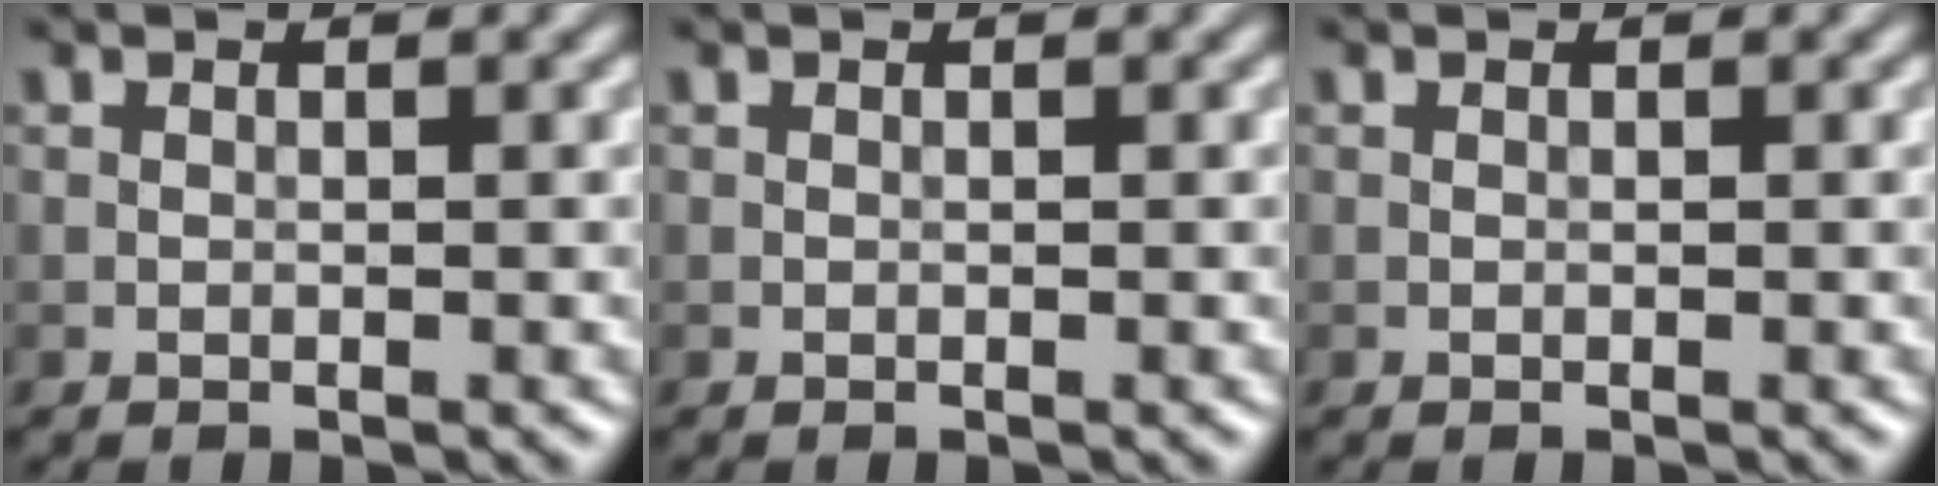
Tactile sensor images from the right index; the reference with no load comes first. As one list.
[{"total": 0.0}, {"total": 0.0}]